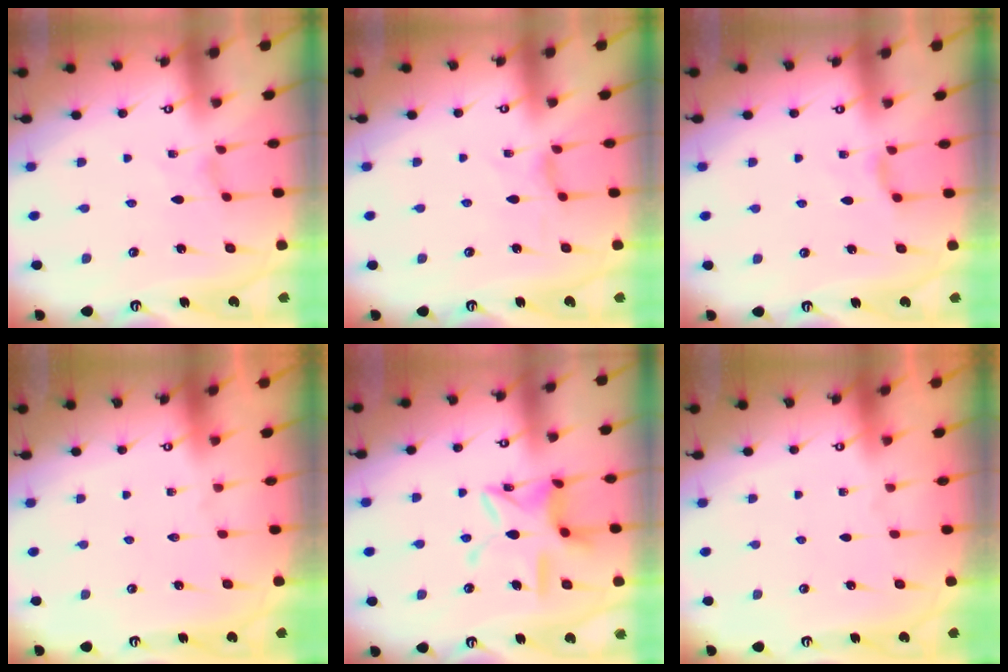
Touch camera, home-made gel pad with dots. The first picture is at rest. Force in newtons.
{"total": 2.5, "press": 2.4, "slide": 0.4}
{"total": 2.9, "press": 2.9, "slide": 0.5}
{"total": 0.0}
{"total": 11.9, "press": 11.8, "slide": 0.9}
{"total": 0.0}